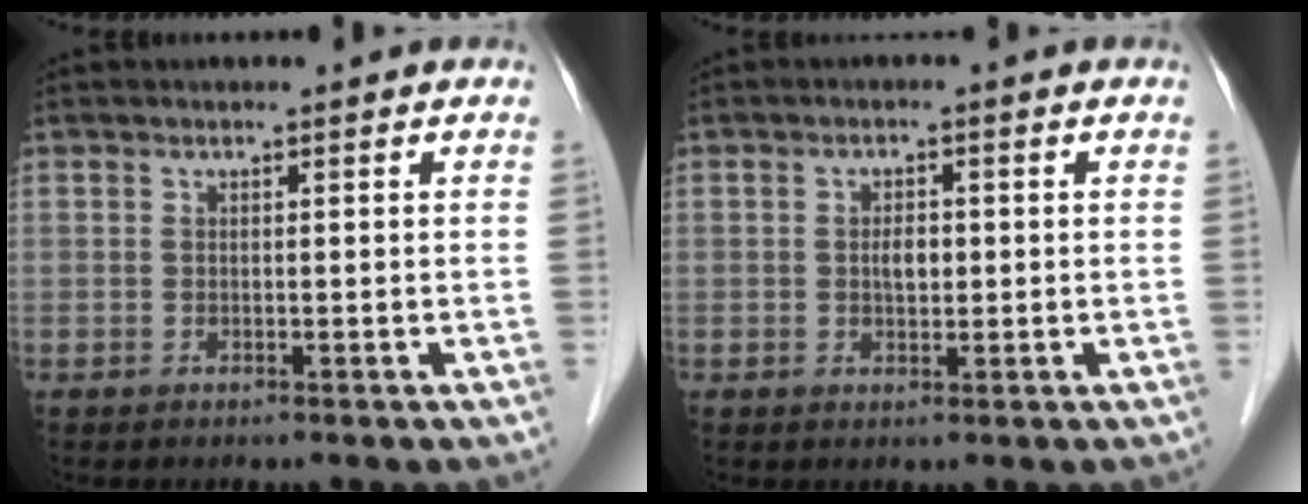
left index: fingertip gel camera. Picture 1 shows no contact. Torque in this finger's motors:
{"motor_torque": [0.44, 0.30, 0.01, 0.03]}